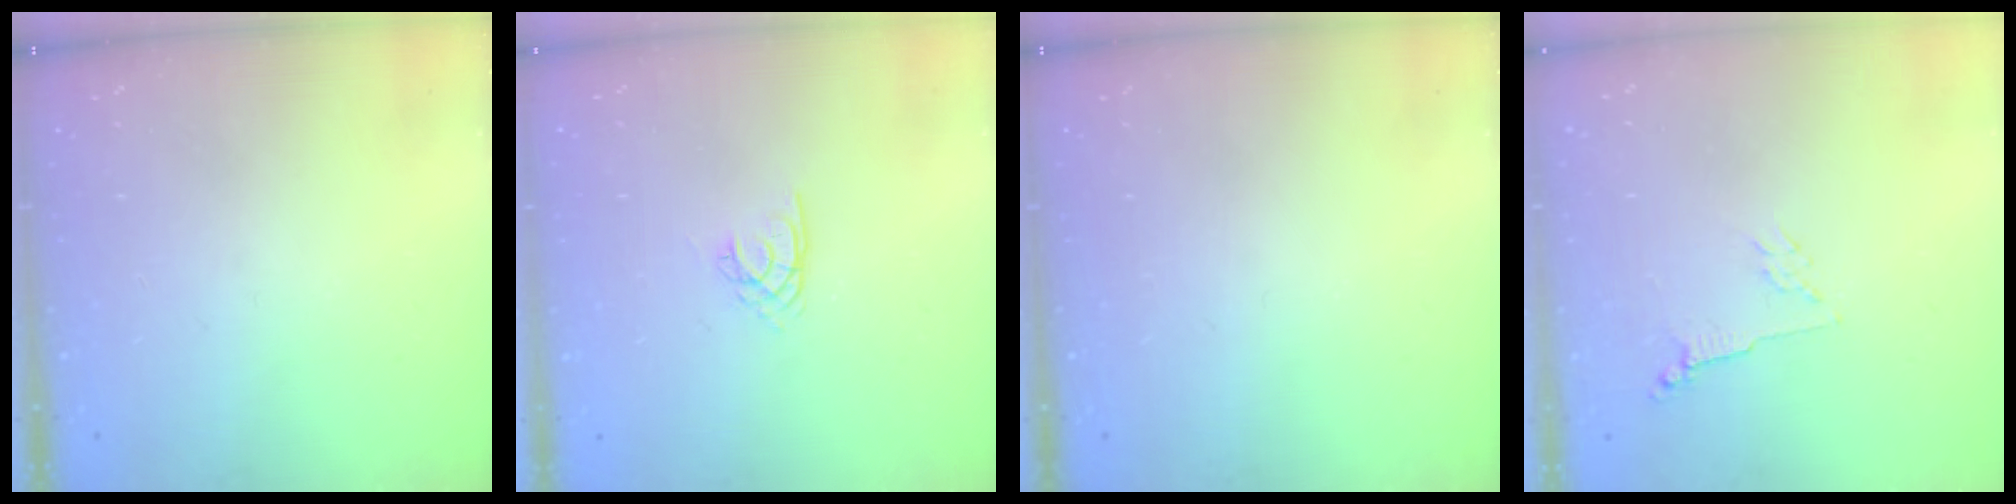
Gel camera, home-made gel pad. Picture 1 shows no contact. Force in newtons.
{"total": 1.8, "press": 1.8, "slide": 0.2}
{"total": 0.0}
{"total": 2.8, "press": 2.7, "slide": 0.6}